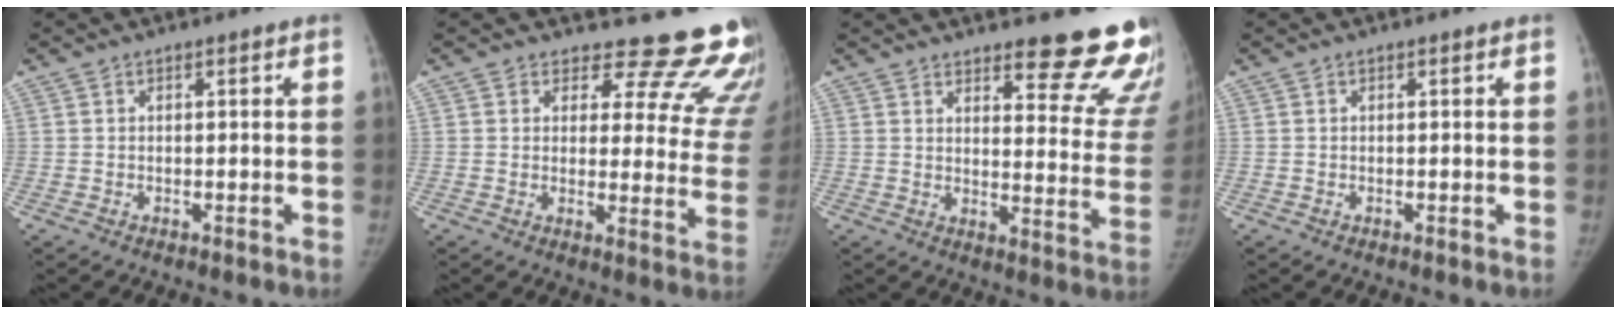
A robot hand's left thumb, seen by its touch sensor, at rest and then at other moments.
{"total": 18.0, "force": [16.2, 6.7, 4.1], "torque": [0.003, -0.142, 0.164]}
{"total": 16.7, "force": [14.0, 4.3, 8.1], "torque": [-0.058, -0.127, 0.159]}
{"total": 0.0}